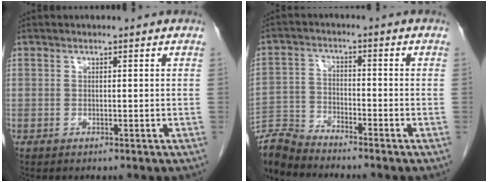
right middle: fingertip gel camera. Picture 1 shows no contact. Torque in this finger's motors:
{"motor_torque": [0.41, -1.21, -0.01, 0.03]}